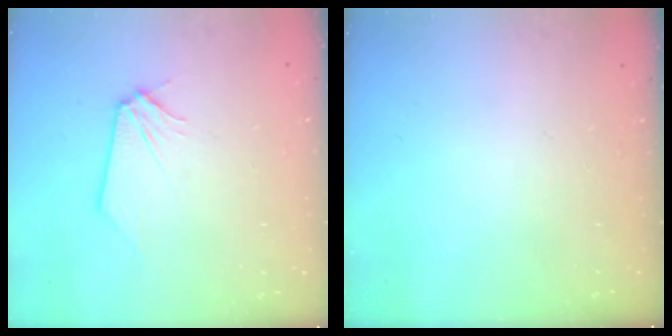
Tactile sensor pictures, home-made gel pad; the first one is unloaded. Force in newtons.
{"total": 0.0}